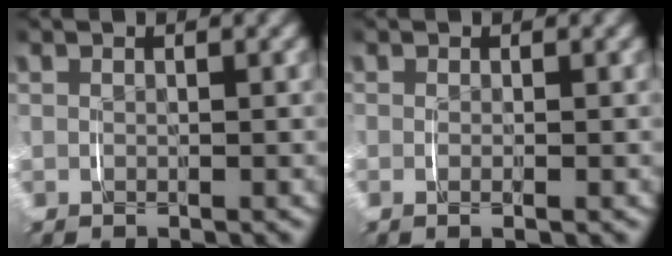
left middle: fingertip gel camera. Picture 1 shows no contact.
{"total": 0.7, "force": [-0.2, 0.0, 0.6], "torque": [-0.020, -0.005, -0.001]}